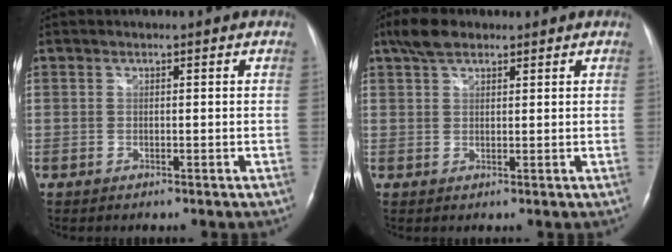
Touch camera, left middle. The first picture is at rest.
{"total": 4.2, "force": [3.0, 1.8, 2.2], "torque": [-0.054, 0.016, 0.059]}